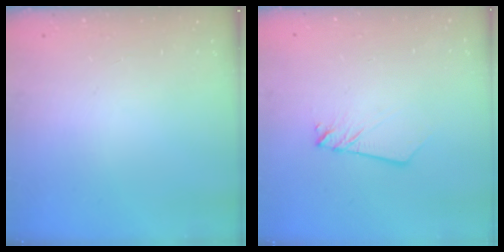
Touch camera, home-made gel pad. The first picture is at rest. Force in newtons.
{"total": 2.7, "press": 2.6, "slide": 0.3}